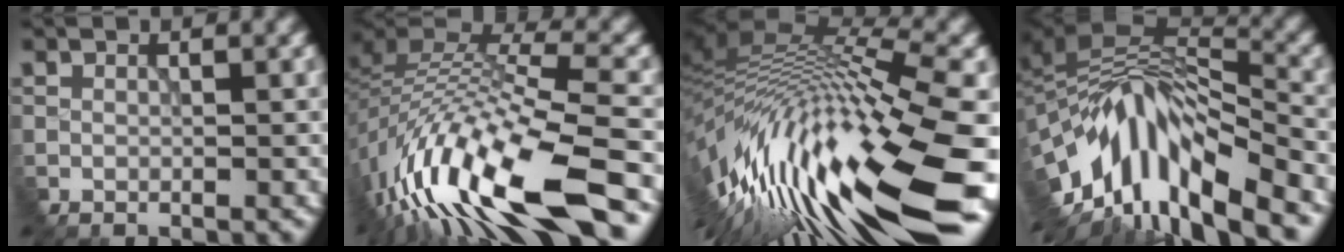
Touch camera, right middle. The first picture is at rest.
{"total": 14.3, "force": [-7.4, 4.2, 11.5], "torque": [-0.234, 0.016, -0.132]}
{"total": 16.6, "force": [-4.8, 4.7, 15.2], "torque": [-0.265, 0.004, -0.085]}
{"total": 13.0, "force": [-5.3, 5.4, 10.6], "torque": [-0.200, 0.019, -0.088]}